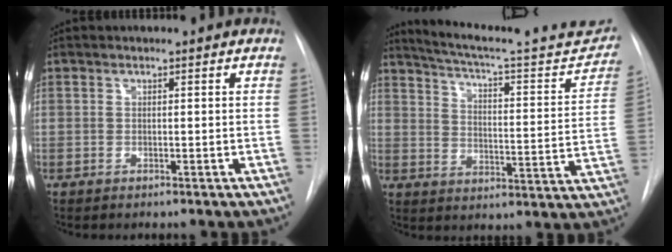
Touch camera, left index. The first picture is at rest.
{"total": 24.3, "force": [22.1, 3.2, 9.5], "torque": [-0.136, -0.055, 0.281]}